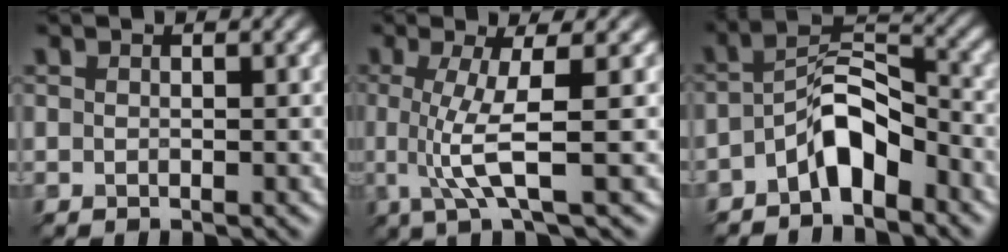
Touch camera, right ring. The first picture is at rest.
{"total": 4.1, "force": [-0.1, 0.2, 4.1], "torque": [-0.094, 0.005, 0.013]}
{"total": 4.7, "force": [-3.6, 1.3, 2.8], "torque": [-0.058, 0.019, -0.060]}